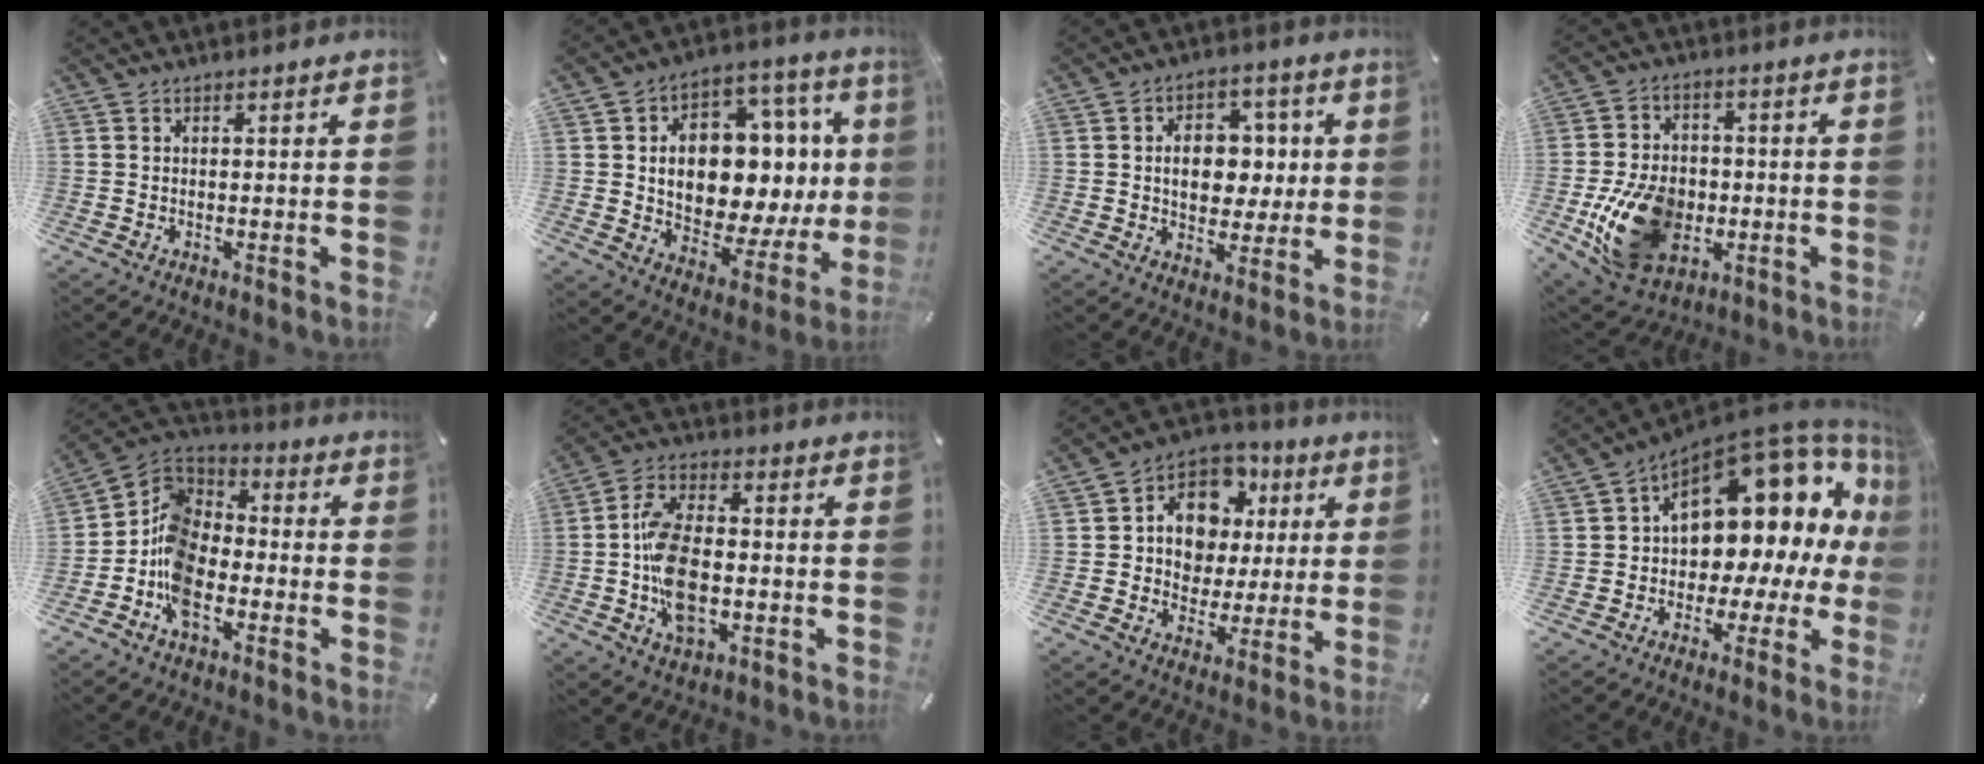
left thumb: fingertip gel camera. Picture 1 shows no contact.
{"total": 17.0, "force": [2.2, 11.3, 12.6], "torque": [-0.190, -0.034, 0.035]}
{"total": 10.9, "force": [0.9, 8.5, 6.8], "torque": [-0.086, 0.003, 0.015]}
{"total": 16.9, "force": [-3.9, 12.5, 10.6], "torque": [-0.217, 0.006, -0.067]}
{"total": 12.2, "force": [-6.2, 8.0, 6.8], "torque": [-0.152, 0.024, -0.122]}
{"total": 12.1, "force": [-2.1, 7.2, 9.5], "torque": [-0.193, 0.005, -0.035]}
{"total": 11.2, "force": [2.6, 10.1, 4.1], "torque": [-0.072, -0.014, 0.054]}
{"total": 15.0, "force": [7.2, 9.5, 9.2], "torque": [-0.117, -0.081, 0.117]}